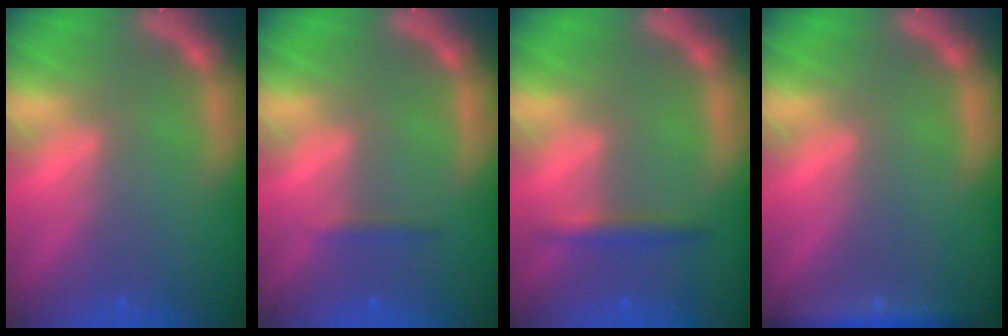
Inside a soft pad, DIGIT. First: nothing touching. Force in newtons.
{"total": 0.9}
{"total": 1.9}
{"total": 3.0}